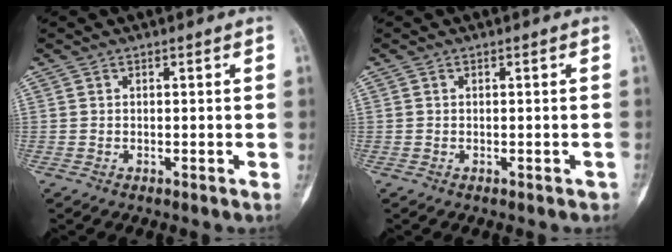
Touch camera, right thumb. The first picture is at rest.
{"total": 0.7, "force": [-0.3, 0.5, 0.3], "torque": [0.001, 0.004, -0.003]}